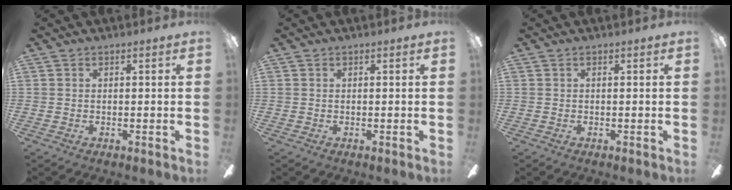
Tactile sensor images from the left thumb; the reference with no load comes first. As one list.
[{"total": 0.0}, {"total": 0.0}]